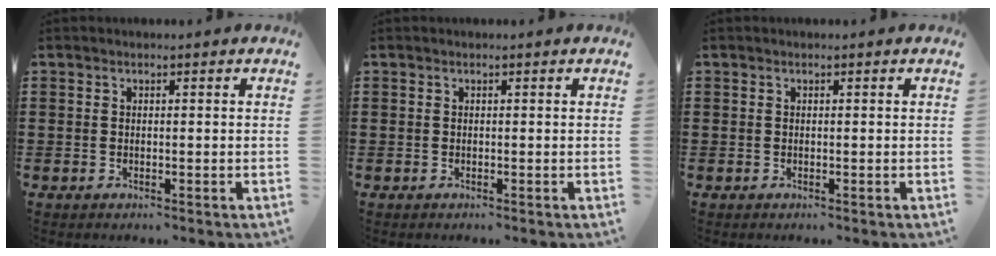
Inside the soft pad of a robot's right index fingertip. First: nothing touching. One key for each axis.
{"total": 0.0}
{"total": 0.0}